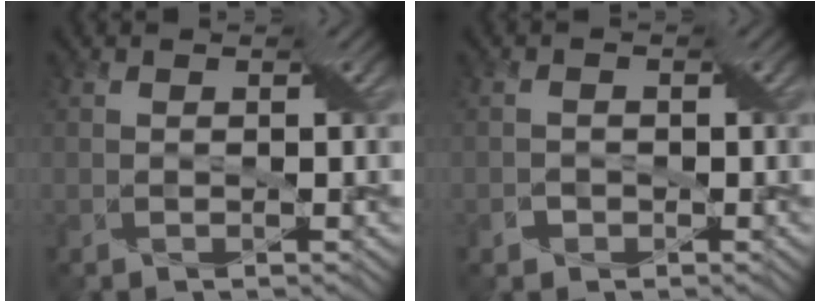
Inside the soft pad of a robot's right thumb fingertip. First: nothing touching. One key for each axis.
{"total": 1.2, "fx": -0.6, "fy": 1.0, "fz": 0.3, "tx": -0.005, "ty": 0.000, "tz": -0.012}